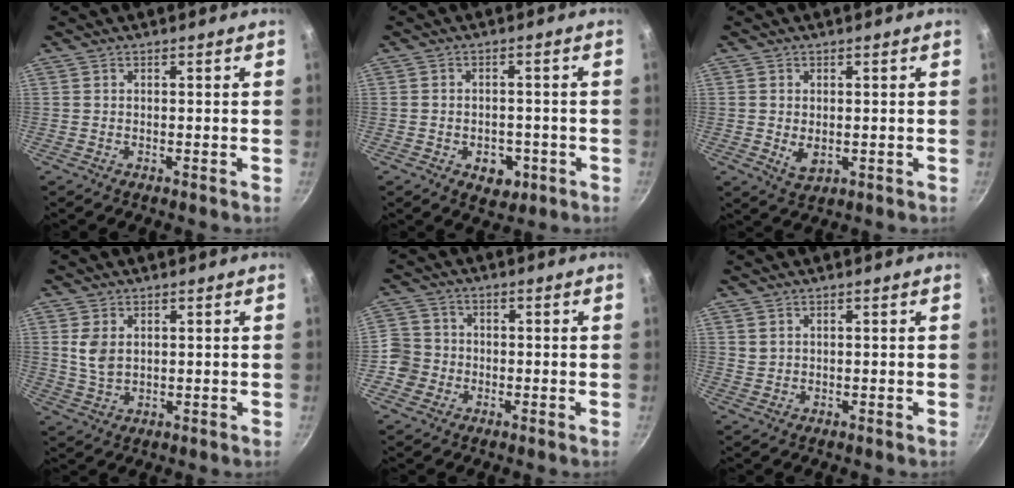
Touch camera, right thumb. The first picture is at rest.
{"total": 5.7, "force": [-2.1, 4.1, 3.4], "torque": [-0.029, 0.011, -0.020]}
{"total": 3.8, "force": [-0.2, 2.6, 2.8], "torque": [-0.049, -0.009, 0.004]}
{"total": 5.0, "force": [1.4, 3.3, 3.5], "torque": [-0.065, -0.013, 0.032]}
{"total": 5.8, "force": [-1.7, 5.4, 1.3], "torque": [0.008, 0.019, -0.045]}
{"total": 1.3, "force": [0.8, 0.9, 0.5], "torque": [-0.004, 0.000, 0.017]}